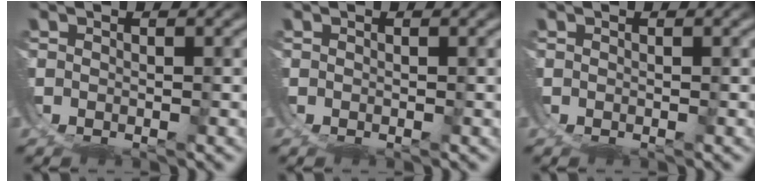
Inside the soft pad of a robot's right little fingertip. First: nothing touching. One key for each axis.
{"total": 0.0}
{"total": 0.0}